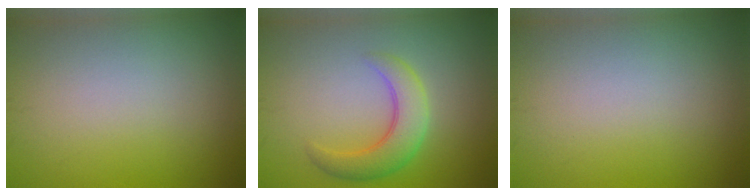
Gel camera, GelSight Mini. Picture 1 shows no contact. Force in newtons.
{"total": 4.2, "press": 4.2, "slide": 0.1}
{"total": 0.0}